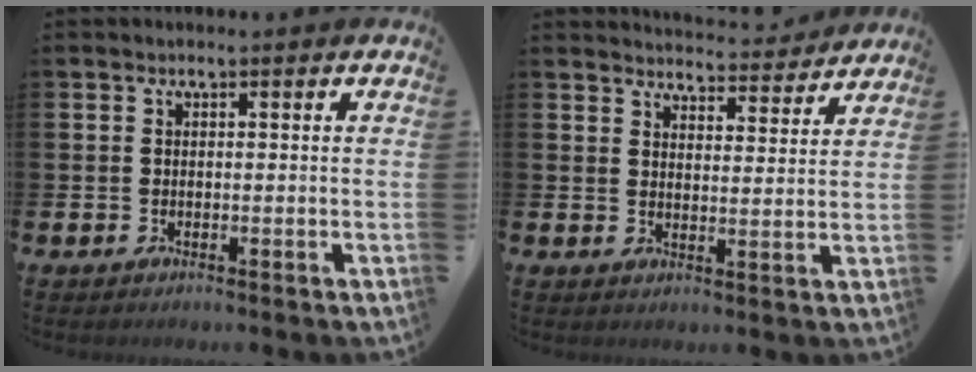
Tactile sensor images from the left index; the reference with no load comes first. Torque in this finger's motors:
{"motor_torque": [0.56, -1.58, 0.33, 0.00]}